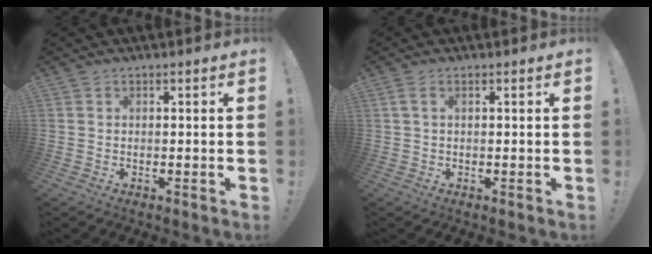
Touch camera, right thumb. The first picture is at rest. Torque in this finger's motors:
{"motor_torque": [0.01, -0.13, 0.01, 0.11, 0.02]}